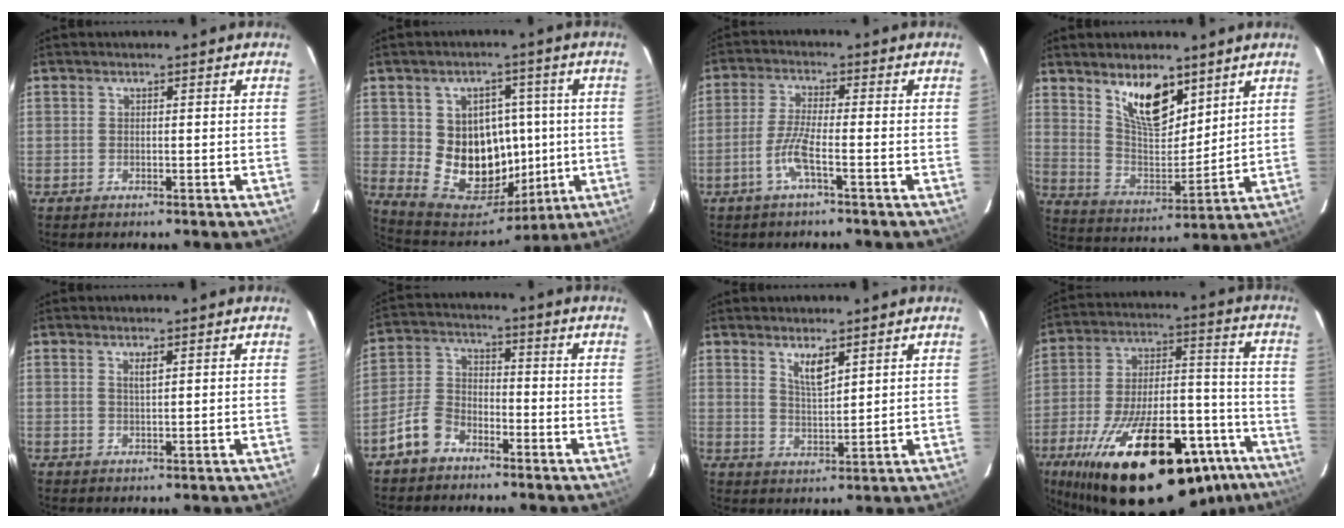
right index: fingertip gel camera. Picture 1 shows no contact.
{"total": 14.5, "force": [0.0, 13.0, 6.5], "torque": [-0.132, 0.012, 0.024]}
{"total": 5.1, "force": [-2.5, 0.1, 4.4], "torque": [-0.101, -0.001, -0.051]}
{"total": 12.4, "force": [7.8, 5.3, 8.0], "torque": [-0.136, -0.006, 0.152]}
{"total": 1.6, "force": [0.8, 0.3, 1.4], "torque": [-0.023, 0.001, 0.013]}
{"total": 7.3, "force": [-5.0, 4.5, 2.9], "torque": [-0.070, 0.023, -0.097]}
{"total": 4.5, "force": [2.8, 1.2, 3.2], "torque": [-0.060, -0.007, 0.055]}
{"total": 34.7, "force": [-22.8, 13.4, 22.5], "torque": [-0.366, -0.004, -0.319]}